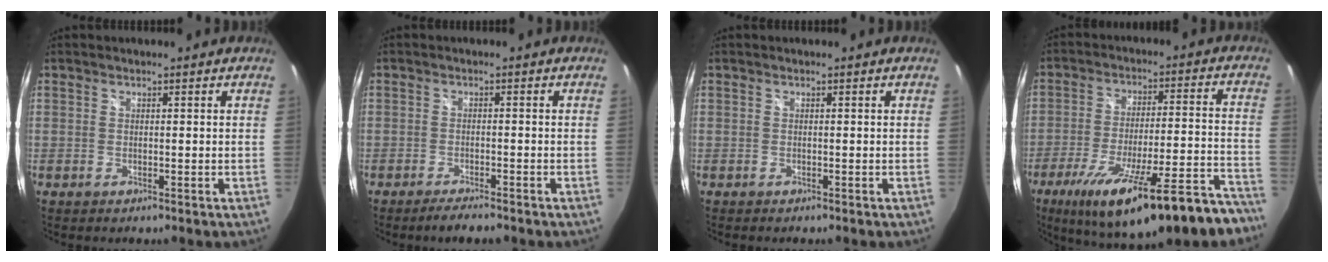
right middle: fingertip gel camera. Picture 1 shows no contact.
{"total": 3.5, "force": [-3.0, 0.4, 1.8], "torque": [-0.043, -0.007, -0.053]}
{"total": 0.0}
{"total": 27.1, "force": [-20.8, 4.8, 16.7], "torque": [-0.257, -0.048, -0.293]}